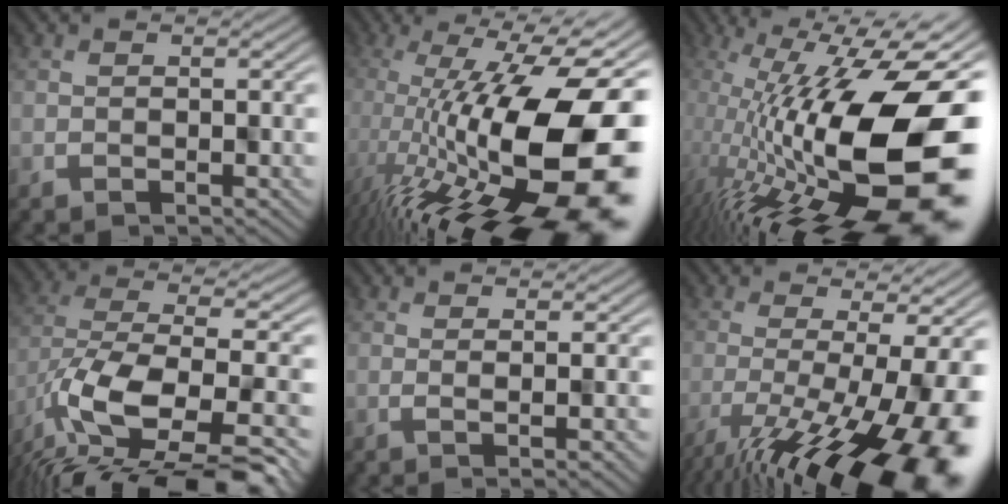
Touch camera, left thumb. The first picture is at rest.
{"total": 19.4, "force": [-1.7, 7.0, 18.0], "torque": [-0.259, -0.001, -0.039]}
{"total": 20.2, "force": [-0.2, 8.3, 18.4], "torque": [-0.279, -0.020, -0.009]}
{"total": 14.3, "force": [-5.8, 7.6, 10.6], "torque": [-0.241, -0.029, -0.077]}
{"total": 2.8, "force": [0.5, 0.5, 2.7], "torque": [-0.028, 0.005, 0.004]}
{"total": 16.7, "force": [-8.3, 4.4, 13.9], "torque": [-0.223, -0.034, -0.121]}